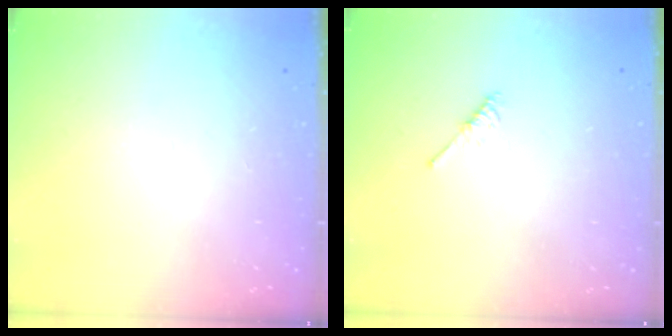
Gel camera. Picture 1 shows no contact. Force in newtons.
{"total": 2.1, "press": 2.1, "slide": 0.4}